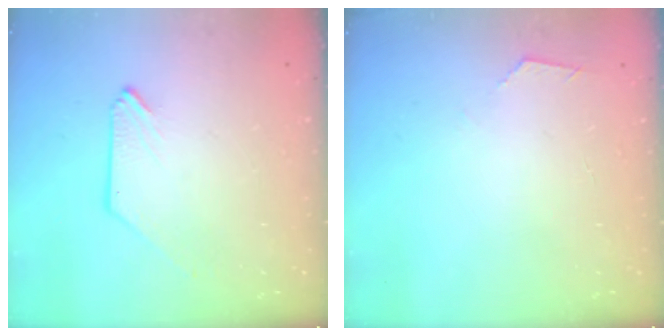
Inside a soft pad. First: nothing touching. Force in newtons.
{"total": 3.1, "press": 3.0, "slide": 0.5}